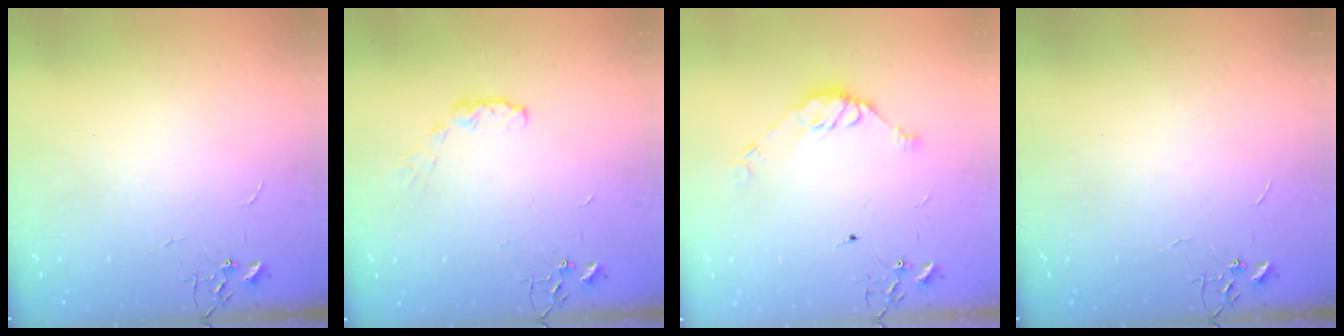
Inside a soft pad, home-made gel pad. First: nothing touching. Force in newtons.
{"total": 5.6, "press": 5.6, "slide": 0.5}
{"total": 9.8, "press": 9.7, "slide": 1.2}
{"total": 0.0}